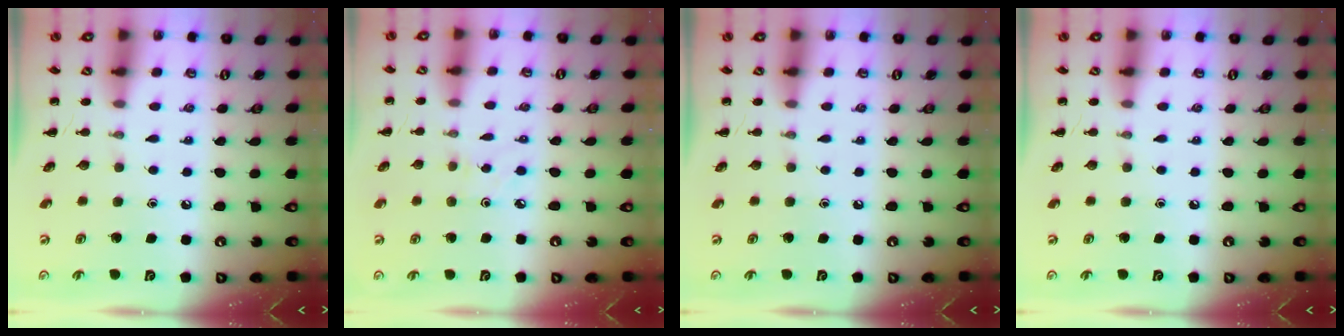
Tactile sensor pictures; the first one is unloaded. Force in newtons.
{"total": 2.5, "press": 2.3, "slide": 0.9}
{"total": 0.0}
{"total": 0.0}